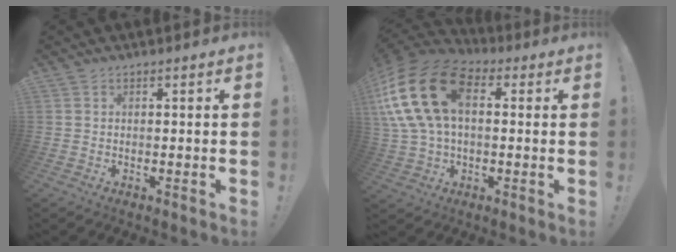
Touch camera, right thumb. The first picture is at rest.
{"total": 22.1, "force": [5.1, 14.1, 16.3], "torque": [-0.318, -0.001, 0.091]}